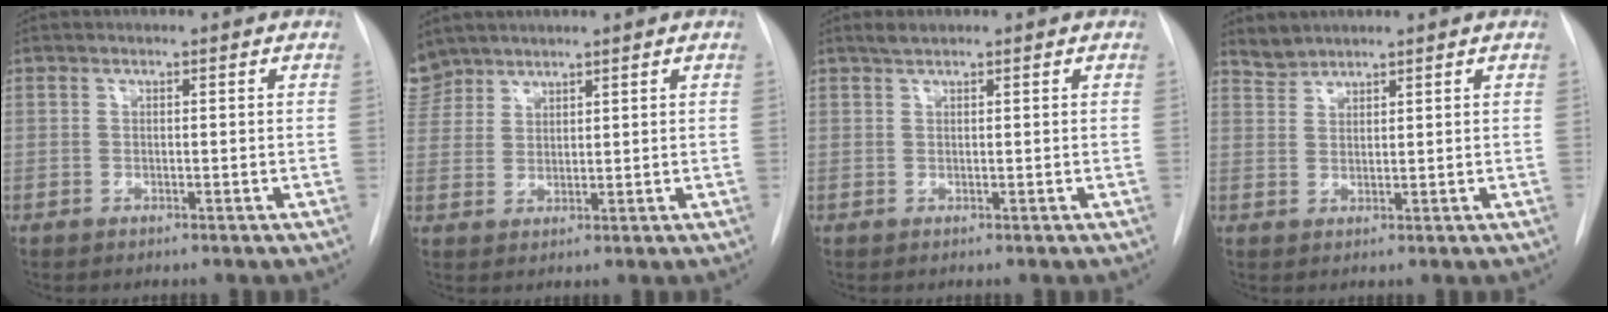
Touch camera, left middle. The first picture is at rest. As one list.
[{"total": 5.8, "force": [5.0, 2.9, 0.2], "torque": [-0.005, 0.009, 0.107]}, {"total": 1.2, "force": [1.0, 0.2, 0.6], "torque": [-0.016, 0.006, 0.023]}, {"total": 2.3, "force": [2.2, 0.3, -0.3], "torque": [0.007, 0.006, 0.045]}]